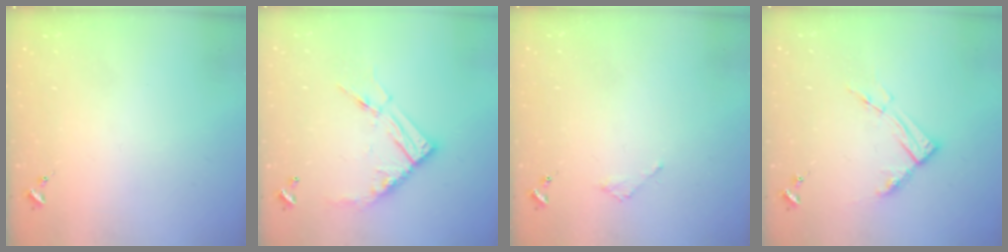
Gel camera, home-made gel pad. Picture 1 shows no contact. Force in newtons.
{"total": 14.1, "press": 14.0, "slide": 1.4}
{"total": 1.8, "press": 1.8, "slide": 0.2}
{"total": 8.9, "press": 8.9, "slide": 0.8}